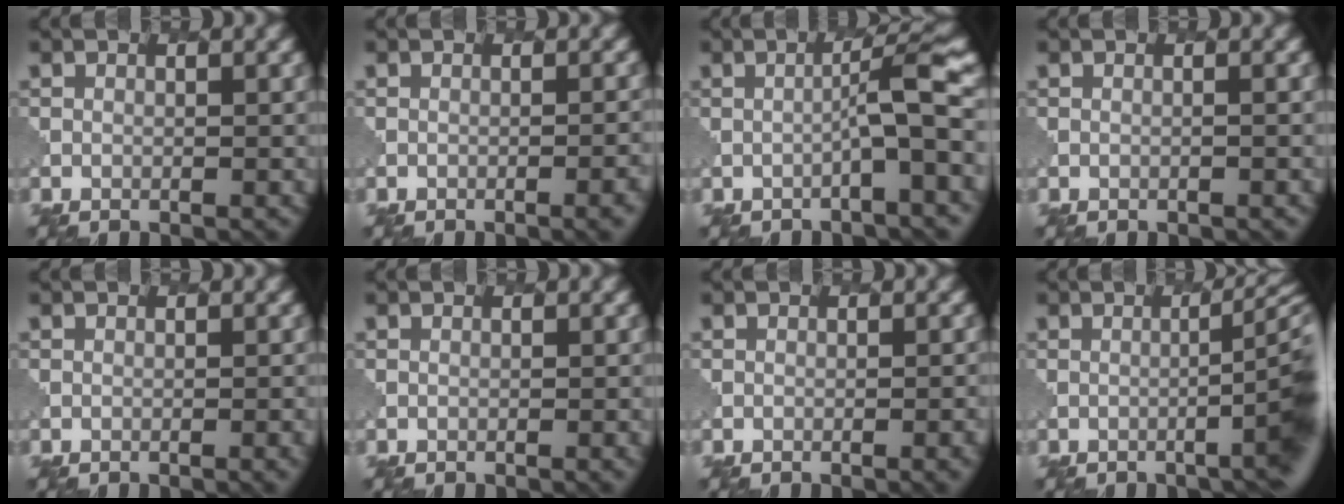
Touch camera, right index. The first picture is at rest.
{"total": 3.4, "force": [-1.8, 1.1, 2.6], "torque": [-0.008, 0.013, -0.019]}
{"total": 3.9, "force": [-1.1, 0.0, 3.8], "torque": [-0.054, 0.019, -0.027]}
{"total": 0.8, "force": [-0.2, 0.3, 0.7], "torque": [0.000, 0.002, -0.003]}
{"total": 1.6, "force": [-0.8, 0.5, 1.3], "torque": [-0.007, 0.003, -0.006]}
{"total": 0.9, "force": [-0.4, 0.2, 0.7], "torque": [-0.005, 0.002, -0.003]}
{"total": 2.5, "force": [-1.3, 0.8, 2.0], "torque": [-0.006, 0.008, -0.011]}
{"total": 6.3, "force": [-1.8, 1.0, 5.9], "torque": [-0.063, 0.011, -0.021]}